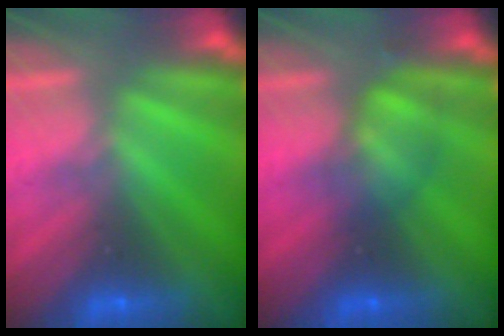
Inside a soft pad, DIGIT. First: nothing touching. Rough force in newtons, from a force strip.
{"total": 2.4}